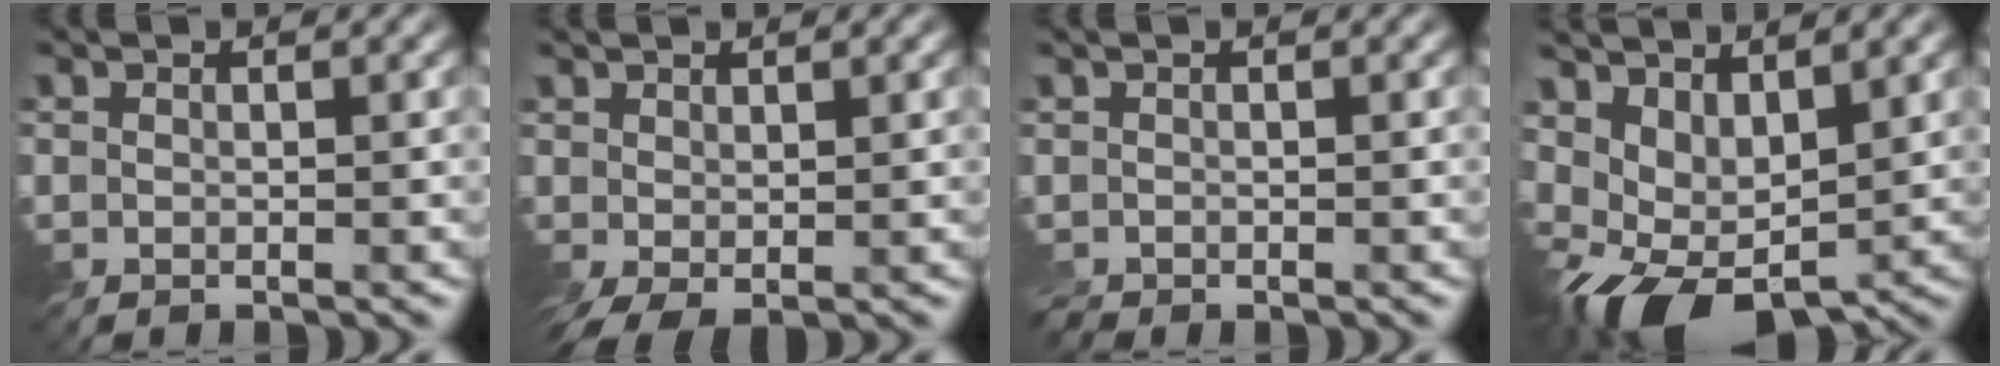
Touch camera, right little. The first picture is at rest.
{"total": 2.0, "force": [0.2, 1.1, 1.7], "torque": [-0.050, -0.002, 0.006]}
{"total": 0.5, "force": [-0.4, 0.3, 0.1], "torque": [-0.007, -0.001, -0.009]}
{"total": 6.8, "force": [-0.1, 3.9, 5.6], "torque": [-0.113, -0.020, 0.009]}